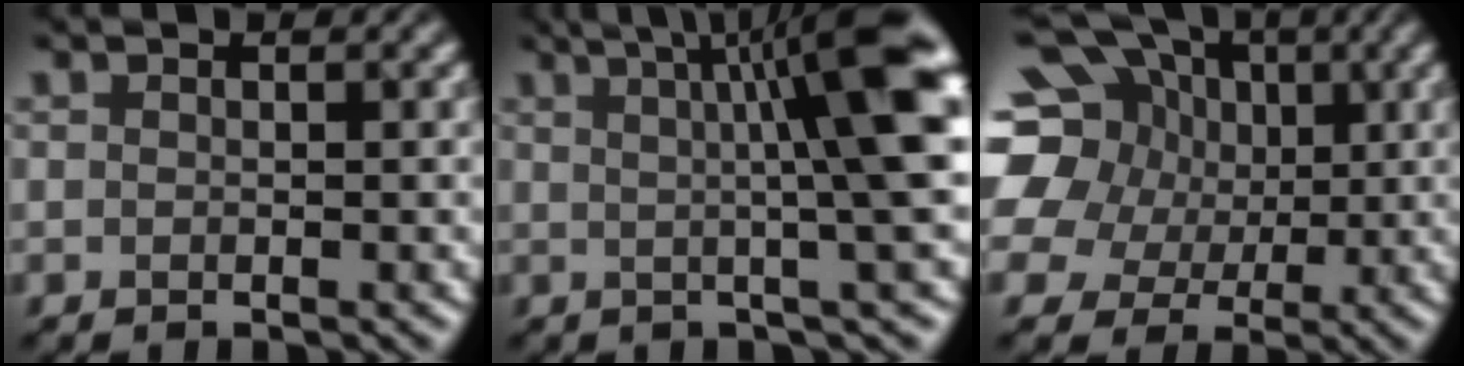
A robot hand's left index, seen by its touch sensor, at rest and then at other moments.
{"total": 10.7, "force": [2.1, 2.0, 10.3], "torque": [-0.102, 0.014, 0.020]}
{"total": 17.1, "force": [4.4, 14.5, 8.0], "torque": [-0.190, 0.039, 0.054]}